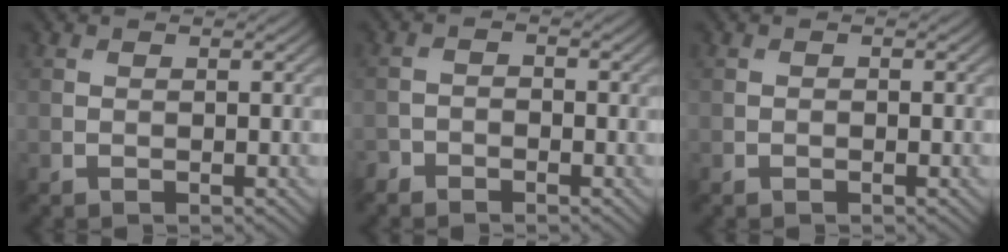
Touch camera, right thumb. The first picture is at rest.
{"total": 1.7, "force": [-1.5, 0.7, 0.3], "torque": [-0.006, 0.000, -0.037]}
{"total": 0.0}